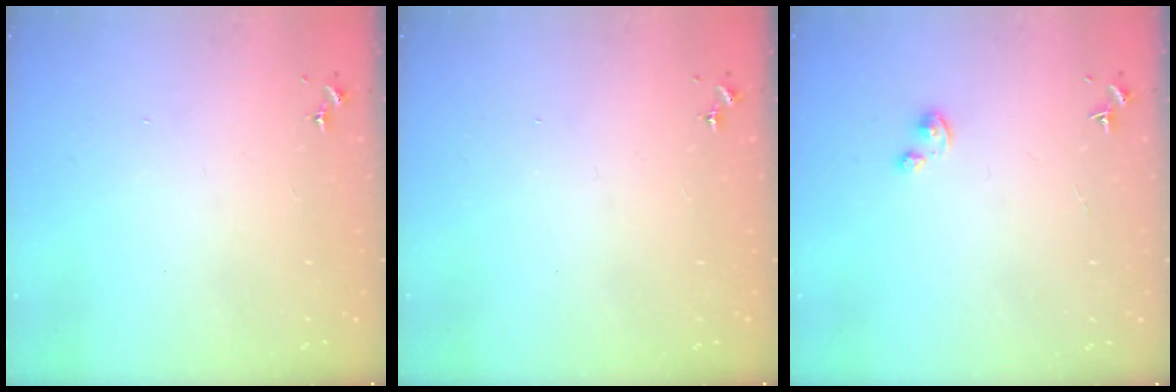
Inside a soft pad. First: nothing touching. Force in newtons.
{"total": 0.0}
{"total": 2.5, "press": 2.5, "slide": 0.3}